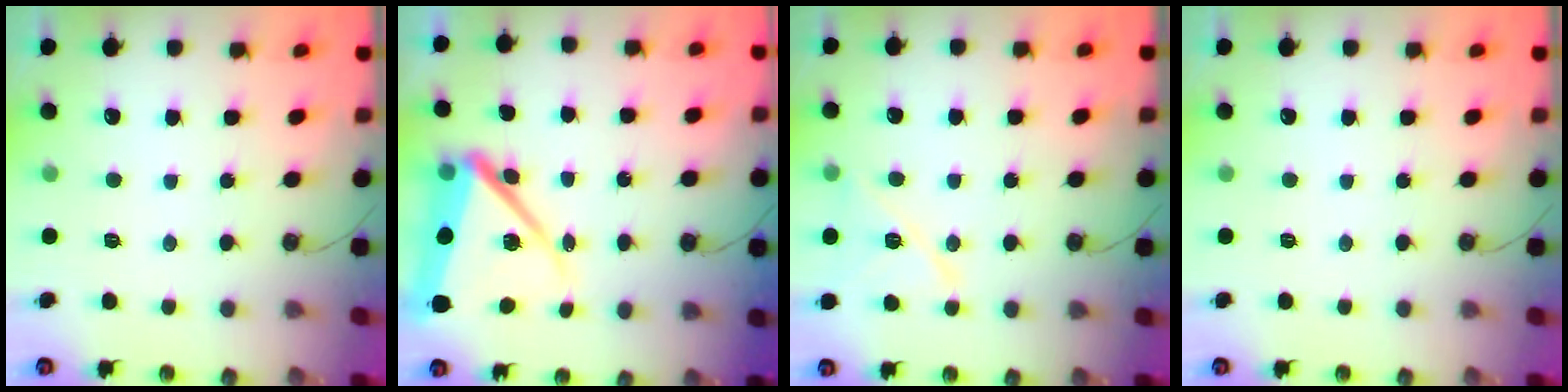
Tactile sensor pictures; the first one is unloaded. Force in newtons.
{"total": 15.1, "press": 15.0, "slide": 1.4}
{"total": 11.7, "press": 11.7, "slide": 1.1}
{"total": 0.0}